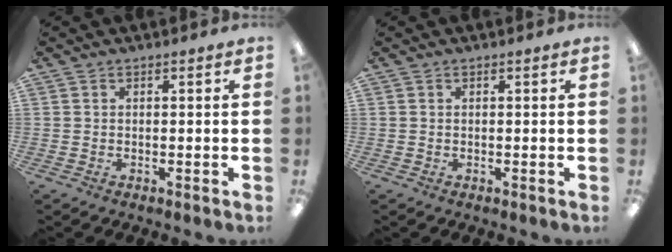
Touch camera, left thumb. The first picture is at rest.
{"total": 0.0}